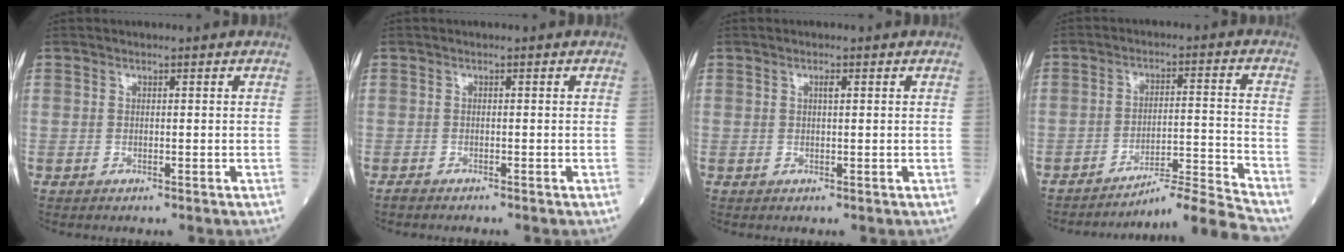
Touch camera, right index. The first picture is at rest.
{"total": 0.9, "force": [-0.9, 0.0, 0.2], "torque": [-0.011, -0.002, -0.019]}
{"total": 0.8, "force": [0.3, 0.1, 0.7], "torque": [-0.016, 0.001, 0.005]}
{"total": 10.5, "force": [-9.6, -4.0, 0.7], "torque": [-0.003, 0.021, -0.160]}